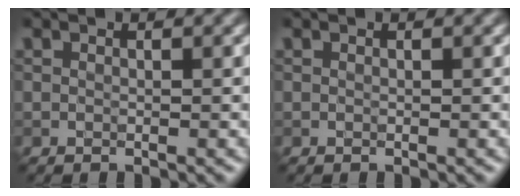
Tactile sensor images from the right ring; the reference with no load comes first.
{"total": 0.0}